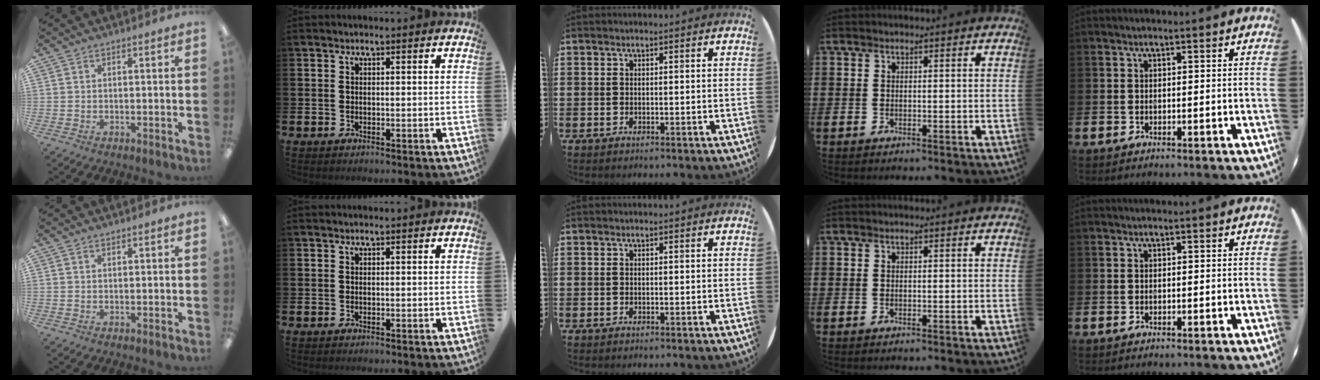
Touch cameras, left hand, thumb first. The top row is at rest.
{"thumb": {"total": 0.8, "force": [0.7, 0.3, 0.1], "torque": [-0.002, 0.000, 0.013]}}